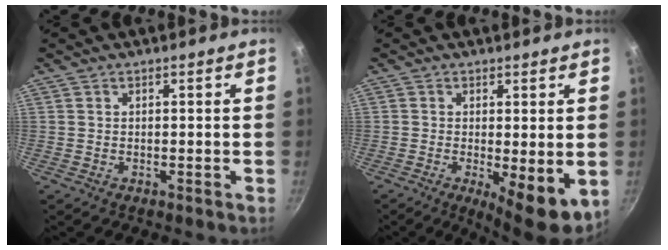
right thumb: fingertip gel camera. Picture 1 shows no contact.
{"total": 8.0, "force": [-1.2, 2.4, 7.6], "torque": [-0.098, -0.011, -0.007]}